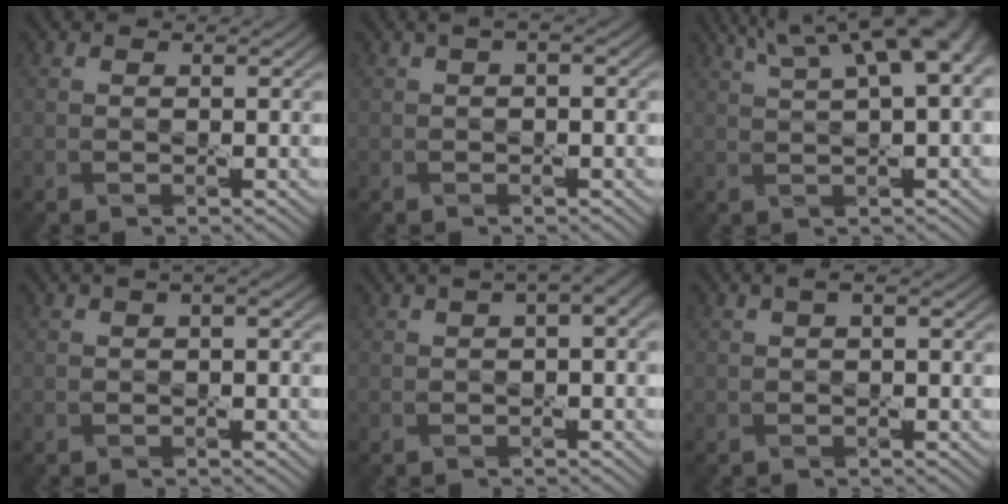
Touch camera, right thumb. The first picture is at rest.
{"total": 1.5, "force": [0.3, 0.3, 1.5], "torque": [-0.026, 0.009, 0.003]}
{"total": 10.8, "force": [4.9, 3.1, 9.2], "torque": [-0.139, 0.036, 0.069]}
{"total": 1.8, "force": [0.4, 0.4, 1.7], "torque": [-0.029, 0.007, 0.004]}
{"total": 4.2, "force": [1.4, 1.0, 3.9], "torque": [-0.062, 0.018, 0.016]}
{"total": 1.2, "force": [0.1, 0.2, 1.2], "torque": [-0.023, 0.007, 0.001]}